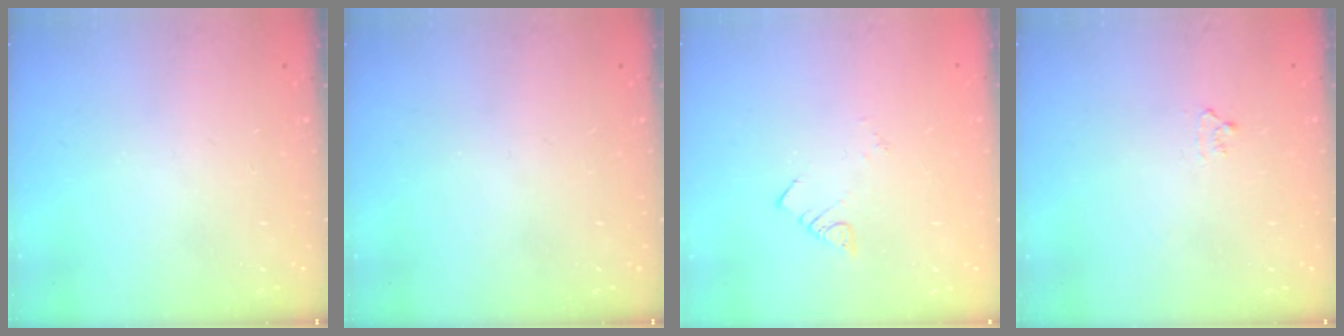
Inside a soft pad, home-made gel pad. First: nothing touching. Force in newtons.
{"total": 0.0}
{"total": 1.9, "press": 1.9, "slide": 0.1}
{"total": 4.6, "press": 4.5, "slide": 0.5}